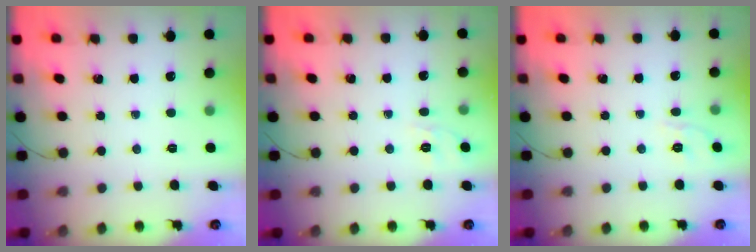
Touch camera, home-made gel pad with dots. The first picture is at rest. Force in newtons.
{"total": 1.7, "press": 0.0, "slide": 1.7}
{"total": 5.2, "press": 4.9, "slide": 1.7}